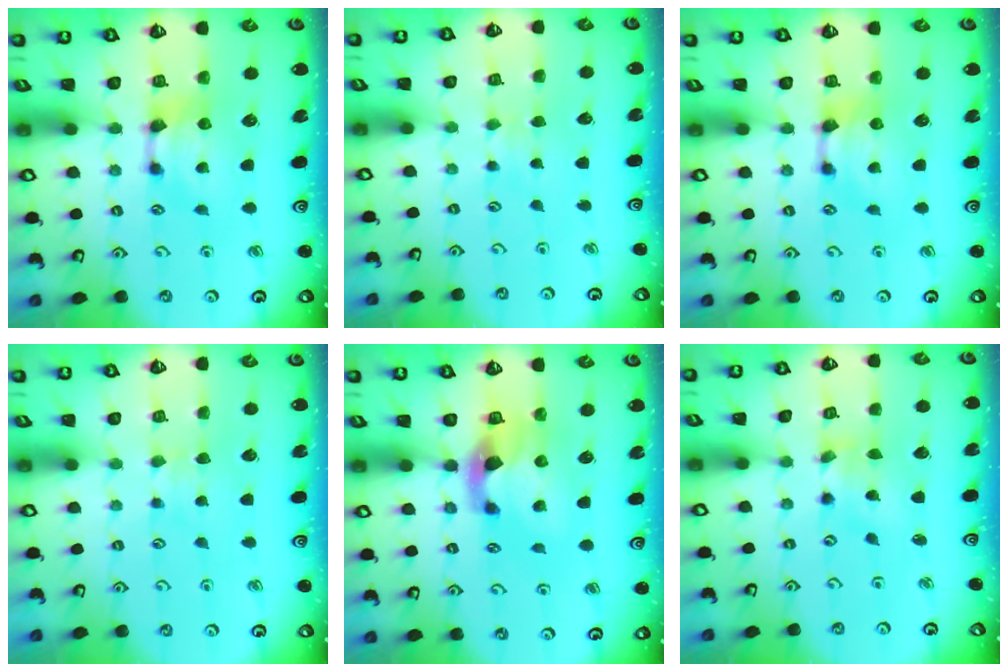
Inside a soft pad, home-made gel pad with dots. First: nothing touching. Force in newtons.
{"total": 3.7, "press": 3.7, "slide": 0.4}
{"total": 0.0}
{"total": 2.1, "press": 2.1, "slide": 0.3}
{"total": 2.7, "press": 2.4, "slide": 1.3}
{"total": 2.2, "press": 2.0, "slide": 1.0}